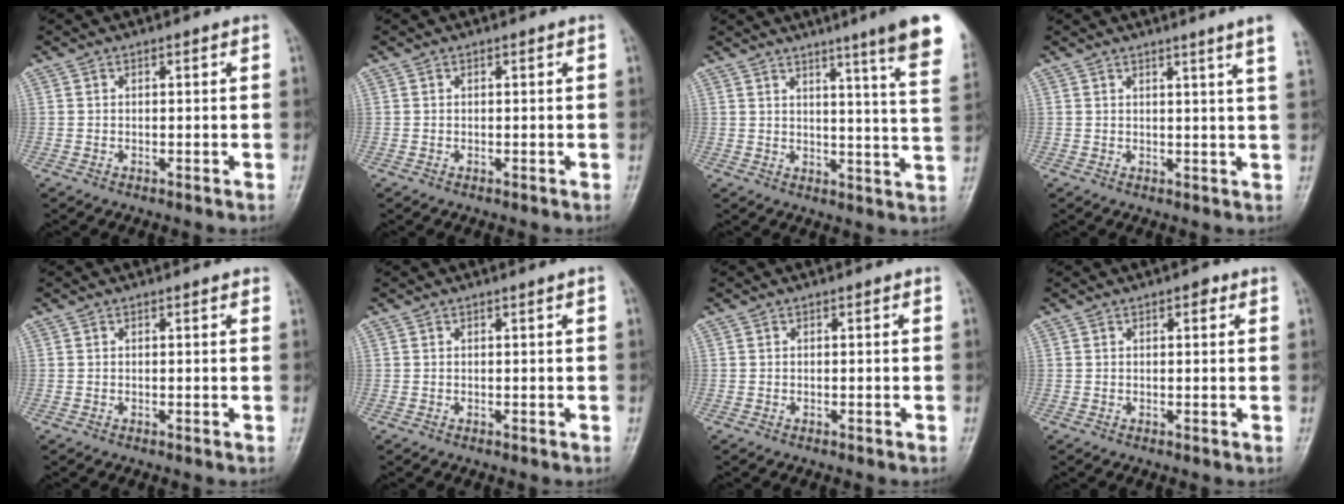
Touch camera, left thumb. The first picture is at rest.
{"total": 0.0}
{"total": 16.3, "force": [10.8, 0.3, 12.2], "torque": [-0.145, -0.058, 0.120]}
{"total": 5.8, "force": [3.9, -1.1, 4.2], "torque": [-0.055, -0.017, 0.041]}
{"total": 1.0, "force": [0.8, 0.1, 0.6], "torque": [-0.006, 0.002, 0.008]}
{"total": 0.6, "force": [0.3, -0.2, 0.5], "torque": [-0.017, -0.003, 0.008]}
{"total": 0.0}
{"total": 1.7, "force": [0.9, 0.8, 1.2], "torque": [-0.013, -0.001, 0.010]}